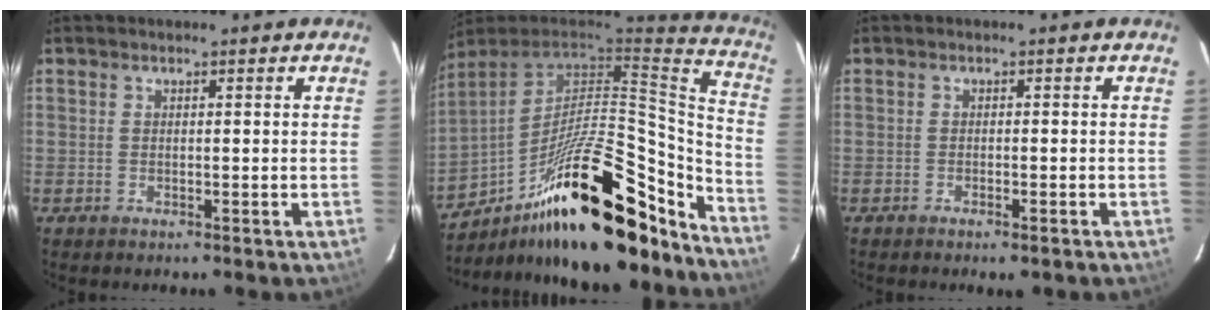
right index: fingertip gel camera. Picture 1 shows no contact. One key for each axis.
{"total": 31.0, "fx": -20.4, "fy": 9.6, "fz": 21.2, "tx": -0.315, "ty": -0.008, "tz": -0.320}
{"total": 1.4, "fx": -1.1, "fy": 0.3, "fz": 0.8, "tx": -0.018, "ty": -0.001, "tz": -0.019}